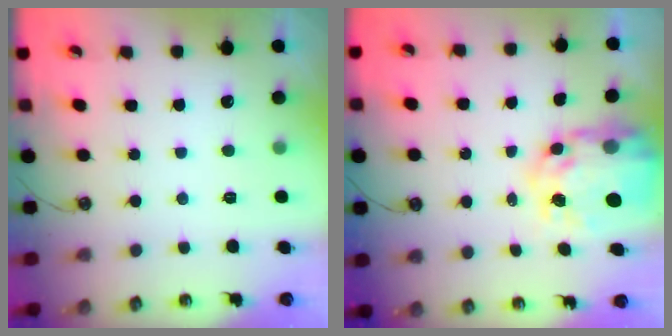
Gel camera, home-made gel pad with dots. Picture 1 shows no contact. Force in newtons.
{"total": 12.5, "press": 12.4, "slide": 0.9}